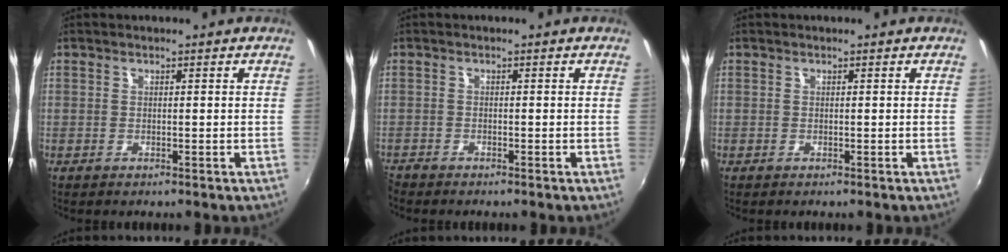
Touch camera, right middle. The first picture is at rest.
{"total": 1.6, "force": [-1.6, 0.2, 0.2], "torque": [-0.009, -0.010, -0.036]}
{"total": 0.0}